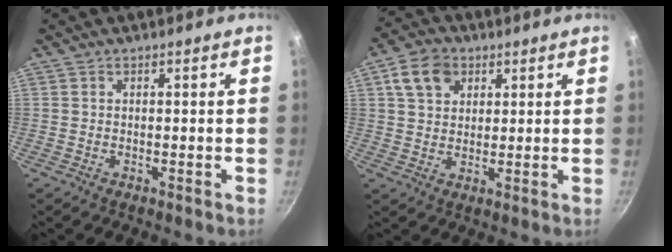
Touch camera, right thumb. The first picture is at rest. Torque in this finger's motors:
{"motor_torque": [0.16, 1.62, 0.78, 0.26, -0.01]}